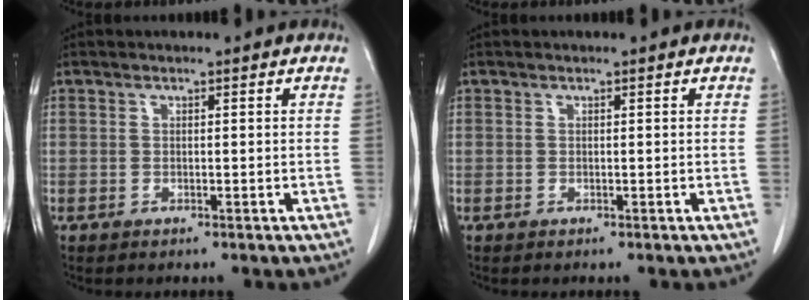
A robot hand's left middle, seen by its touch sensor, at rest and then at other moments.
{"total": 0.0}